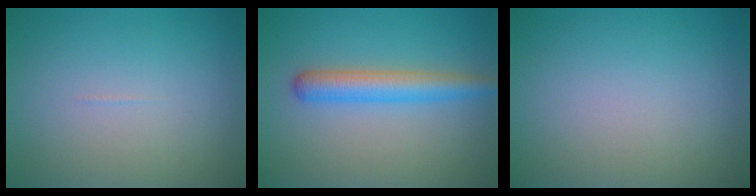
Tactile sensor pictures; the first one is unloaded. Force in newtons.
{"total": 3.8, "press": 3.8, "slide": 0.1}
{"total": 0.0}